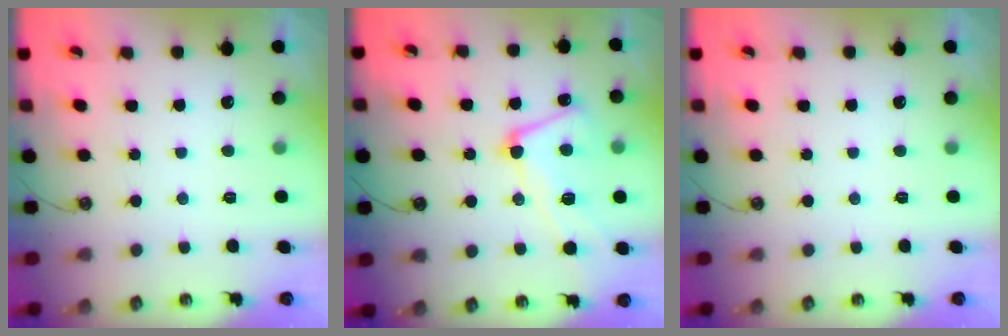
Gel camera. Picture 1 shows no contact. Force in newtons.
{"total": 7.6, "press": 7.5, "slide": 1.3}
{"total": 0.0}